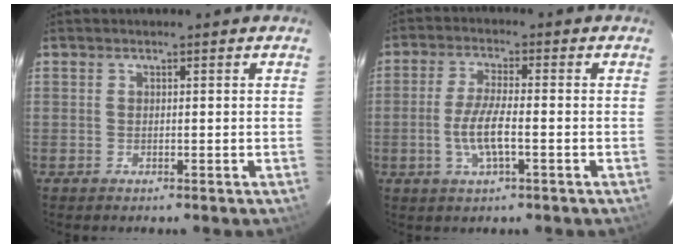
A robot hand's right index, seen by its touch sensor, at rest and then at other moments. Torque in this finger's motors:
{"motor_torque": [0.32, -0.11, 0.30, 0.05]}